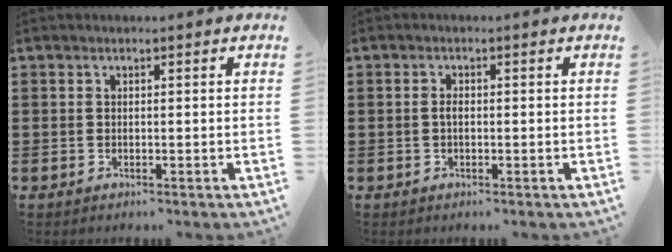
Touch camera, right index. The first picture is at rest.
{"total": 1.1, "force": [-0.1, 0.4, 1.0], "torque": [-0.020, -0.001, -0.003]}